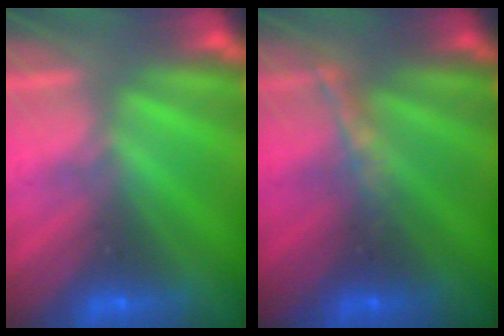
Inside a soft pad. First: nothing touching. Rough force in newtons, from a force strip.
{"total": 1.6}